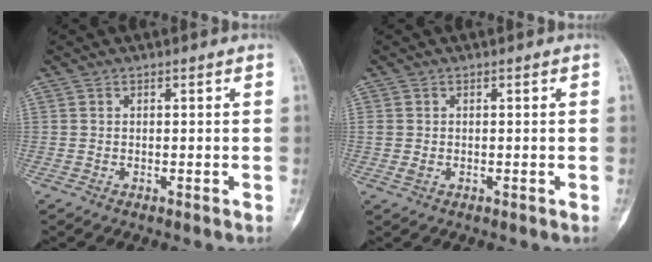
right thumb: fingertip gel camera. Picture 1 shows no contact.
{"total": 1.3, "force": [-0.1, 1.0, 0.8], "torque": [-0.018, 0.000, 0.001]}